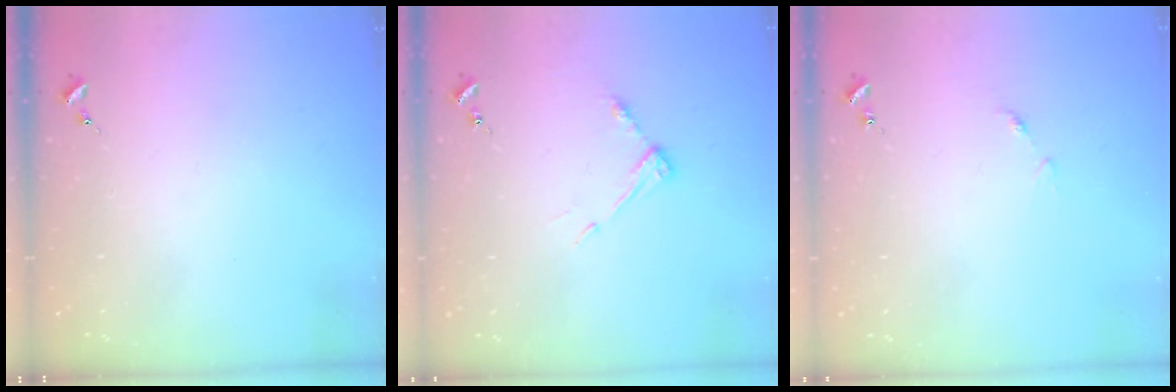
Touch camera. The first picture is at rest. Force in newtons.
{"total": 6.4, "press": 6.4, "slide": 0.4}
{"total": 4.6, "press": 4.6, "slide": 0.4}